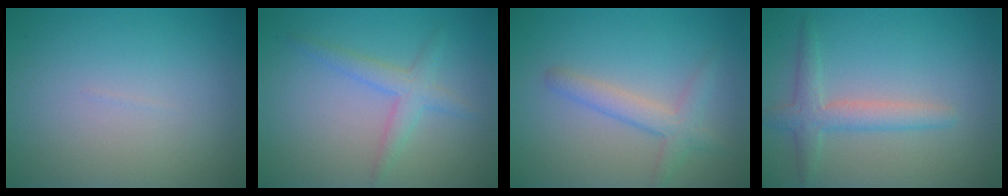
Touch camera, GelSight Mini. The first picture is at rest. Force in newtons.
{"total": 2.4, "press": 2.4, "slide": 0.1}
{"total": 2.7, "press": 2.6, "slide": 0.1}
{"total": 2.8, "press": 2.8, "slide": 0.1}